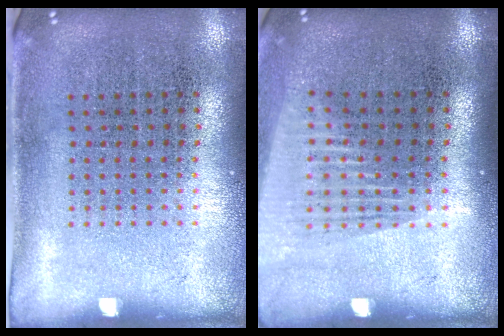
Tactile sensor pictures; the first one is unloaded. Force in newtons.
{"total": 1.4, "press": 1.2, "slide": 0.7}